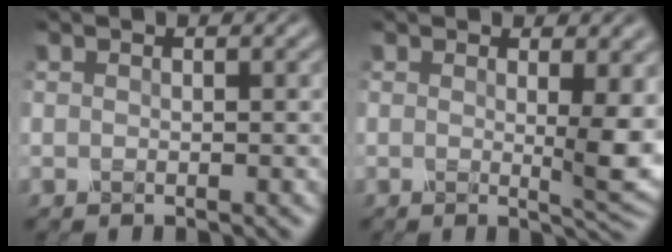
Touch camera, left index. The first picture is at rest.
{"total": 3.8, "force": [0.9, 0.9, 3.6], "torque": [-0.052, -0.011, 0.014]}